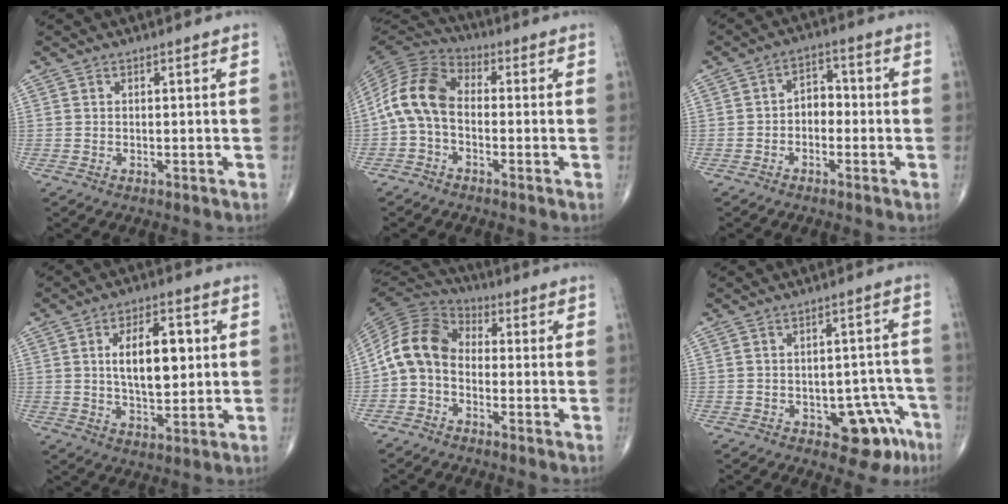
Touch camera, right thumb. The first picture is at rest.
{"total": 10.4, "force": [-1.3, 6.7, 7.9], "torque": [-0.153, 0.030, -0.043]}
{"total": 4.3, "force": [-1.1, 3.1, 2.9], "torque": [-0.025, 0.022, -0.031]}
{"total": 11.4, "force": [1.9, 5.6, 9.8], "torque": [-0.135, -0.005, 0.032]}
{"total": 10.0, "force": [-1.6, 7.4, 6.5], "torque": [-0.119, 0.040, -0.051]}
{"total": 8.8, "force": [-4.4, 5.0, 5.8], "torque": [-0.033, 0.034, -0.049]}